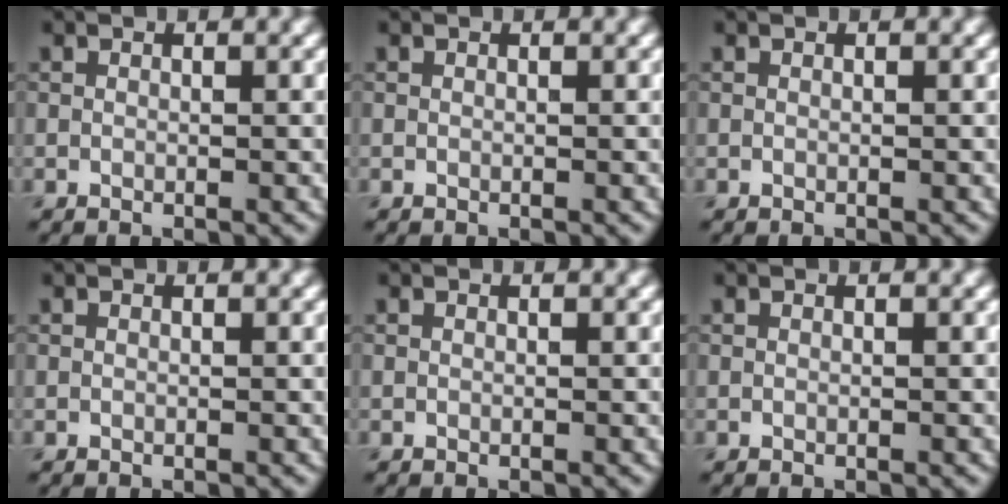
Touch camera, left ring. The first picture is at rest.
{"total": 0.0}
{"total": 0.0}
{"total": 0.0}
{"total": 0.0}
{"total": 0.0}